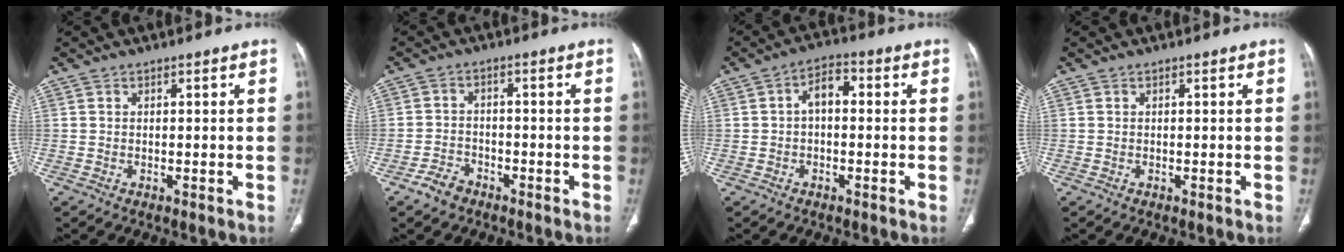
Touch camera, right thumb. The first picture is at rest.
{"total": 4.0, "force": [-2.9, 2.5, 1.3], "torque": [-0.024, 0.021, -0.049]}
{"total": 4.9, "force": [0.1, 2.9, 4.0], "torque": [-0.058, 0.020, -0.009]}
{"total": 0.0}